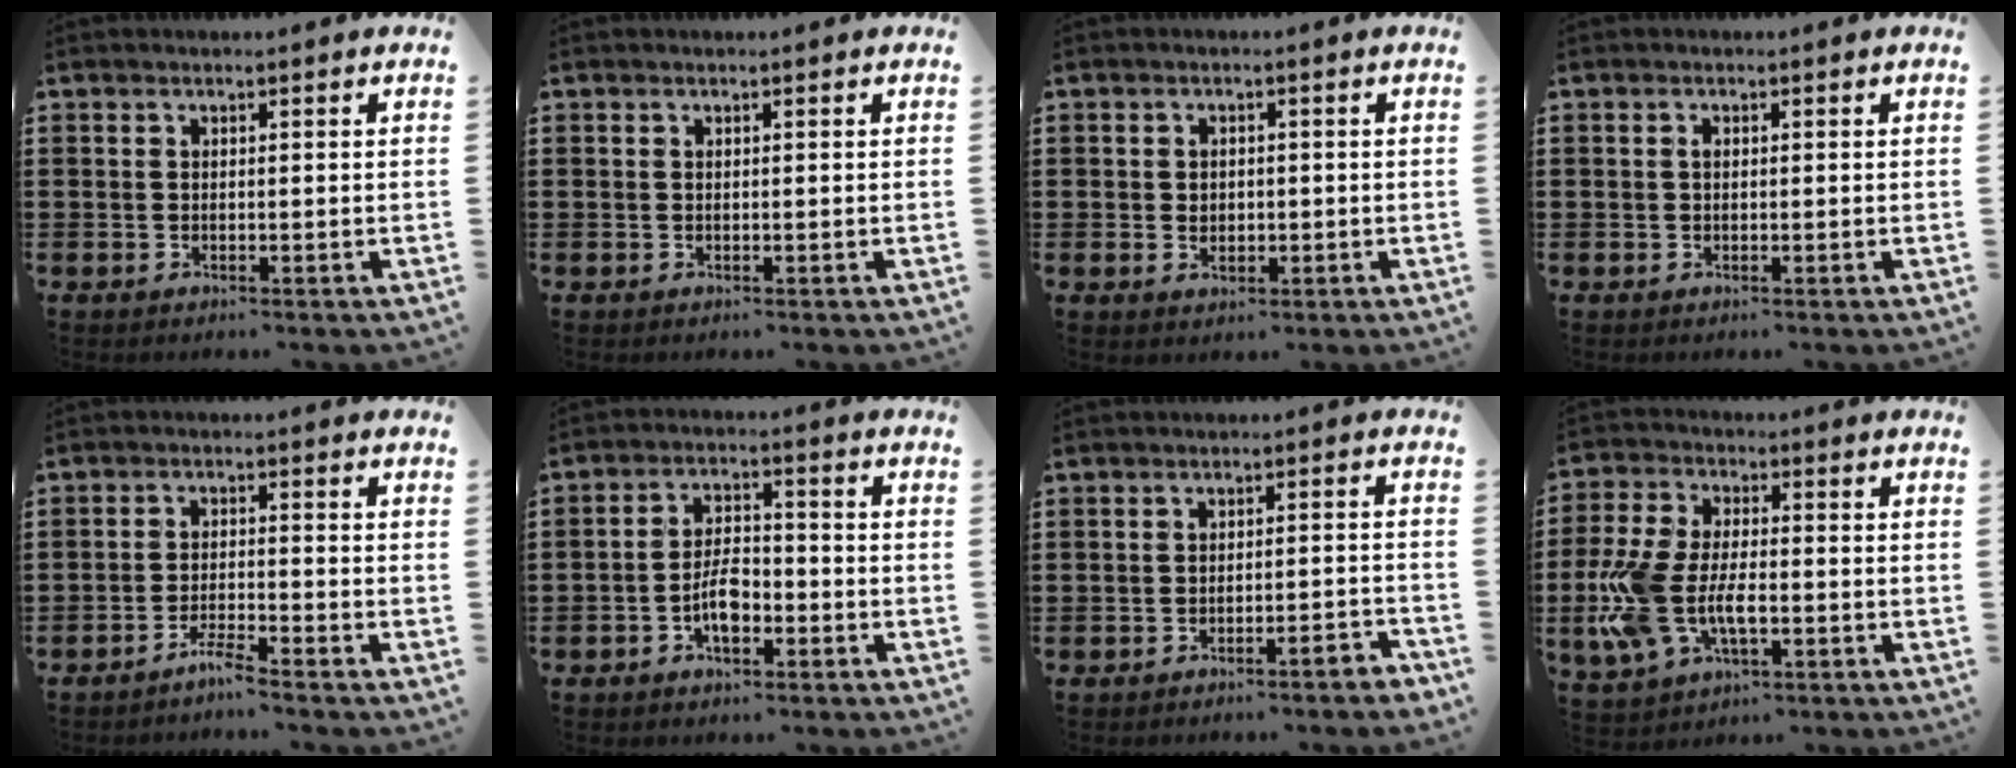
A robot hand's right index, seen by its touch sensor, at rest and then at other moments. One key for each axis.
{"total": 0.0}
{"total": 1.8, "fx": -0.1, "fy": 1.5, "fz": 1.0, "tx": -0.023, "ty": 0.008, "tz": -0.004}
{"total": 0.7, "fx": 0.1, "fy": 0.4, "fz": 0.6, "tx": -0.013, "ty": 0.001, "tz": 0.001}
{"total": 2.9, "fx": -2.7, "fy": -0.2, "fz": 1.2, "tx": -0.028, "ty": 0.001, "tz": -0.055}
{"total": 5.5, "fx": -2.3, "fy": 2.6, "fz": 4.3, "tx": -0.094, "ty": 0.003, "tz": -0.046}
{"total": 2.7, "fx": -2.4, "fy": -0.1, "fz": 1.2, "tx": -0.022, "ty": 0.000, "tz": -0.050}
{"total": 10.0, "fx": -2.6, "fy": 5.2, "fz": 8.2, "tx": -0.208, "ty": -0.014, "tz": -0.052}